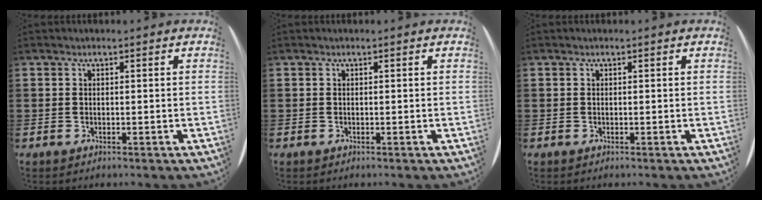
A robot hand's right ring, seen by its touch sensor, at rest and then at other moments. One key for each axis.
{"total": 0.0}
{"total": 0.0}